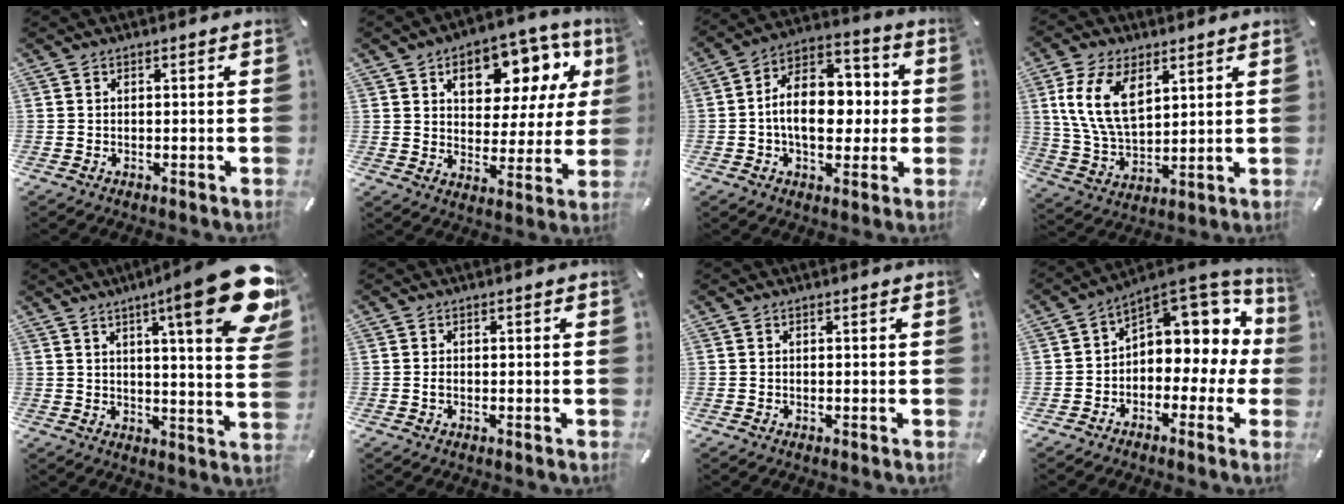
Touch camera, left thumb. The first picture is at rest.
{"total": 14.4, "force": [7.3, 9.2, 8.3], "torque": [-0.116, -0.036, 0.122]}
{"total": 14.5, "force": [-1.3, 9.9, 10.5], "torque": [-0.164, 0.010, -0.022]}
{"total": 12.3, "force": [4.8, 7.6, 8.4], "torque": [-0.200, -0.008, 0.086]}
{"total": 21.5, "force": [10.9, 3.9, 18.2], "torque": [-0.258, -0.065, 0.157]}
{"total": 0.8, "force": [-0.2, 0.4, 0.6], "torque": [-0.012, 0.000, -0.005]}
{"total": 0.0}
{"total": 9.9, "force": [4.5, 6.9, 5.5], "torque": [-0.075, -0.041, 0.080]}